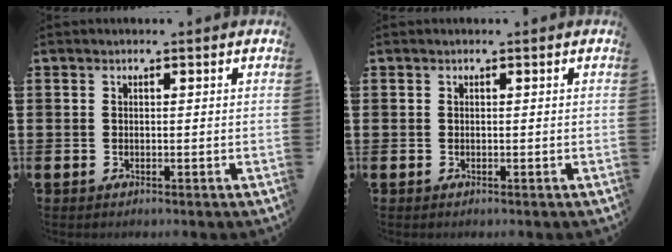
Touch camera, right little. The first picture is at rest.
{"total": 0.0}